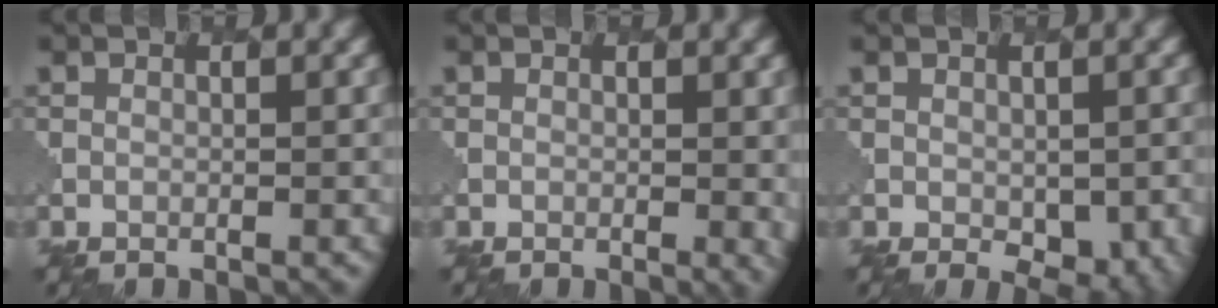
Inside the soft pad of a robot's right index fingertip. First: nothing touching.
{"total": 1.9, "force": [0.1, 0.7, 1.7], "torque": [-0.025, -0.004, 0.005]}
{"total": 4.3, "force": [-0.8, 2.6, 3.4], "torque": [-0.050, -0.019, -0.001]}